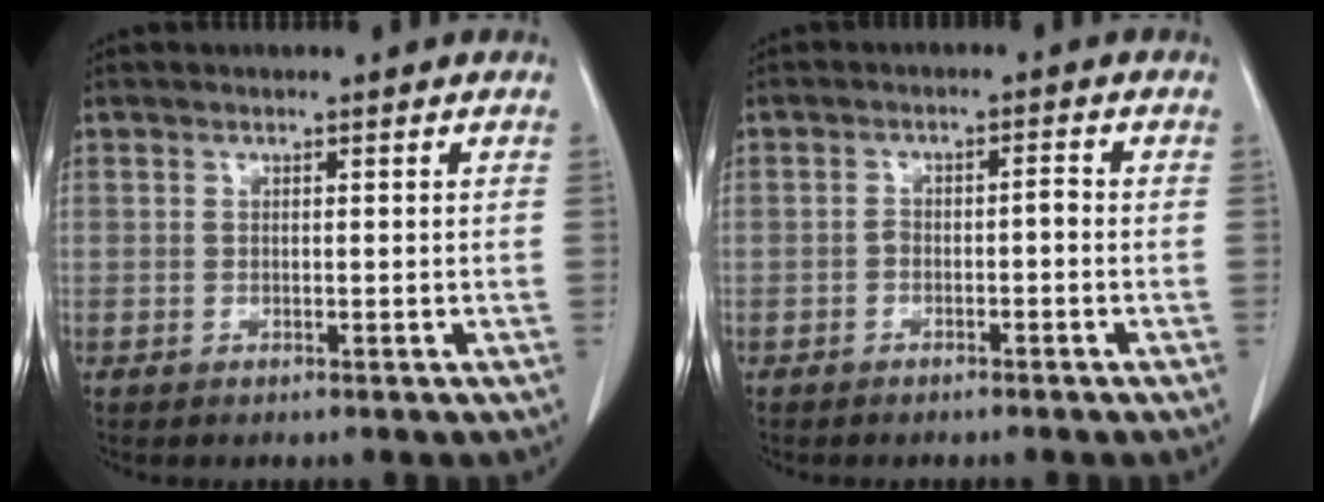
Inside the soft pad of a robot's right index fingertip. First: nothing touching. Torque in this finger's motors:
{"motor_torque": [0.19, -0.06, 0.00, 0.00]}